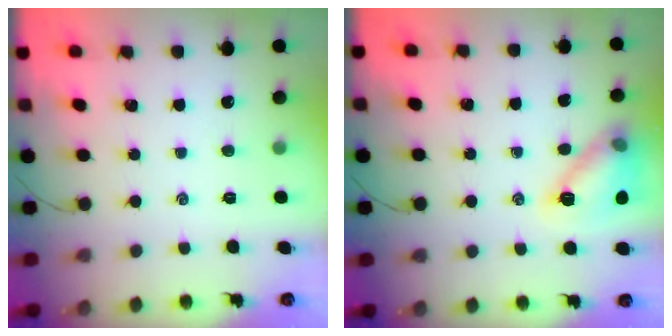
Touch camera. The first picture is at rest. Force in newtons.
{"total": 12.5, "press": 12.5, "slide": 0.5}